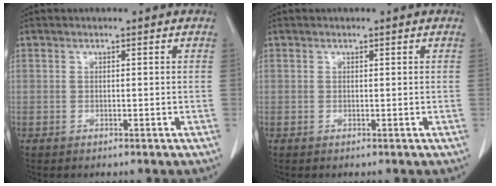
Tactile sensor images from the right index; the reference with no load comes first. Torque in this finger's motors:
{"motor_torque": [0.16, -0.18, 0.03, 0.02]}